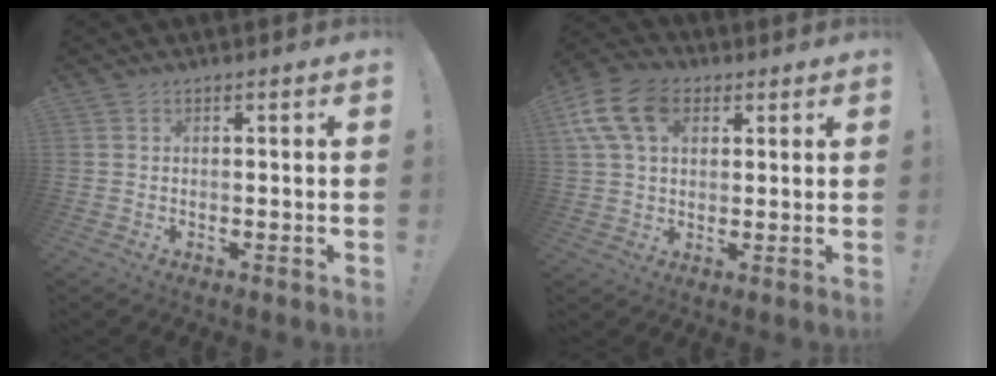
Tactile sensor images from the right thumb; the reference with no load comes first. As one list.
[{"total": 14.4, "force": [5.5, 9.7, 9.0], "torque": [-0.166, -0.013, 0.108]}]